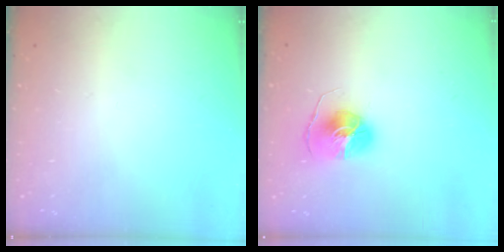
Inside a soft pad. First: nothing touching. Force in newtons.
{"total": 9.2, "press": 9.2, "slide": 0.4}